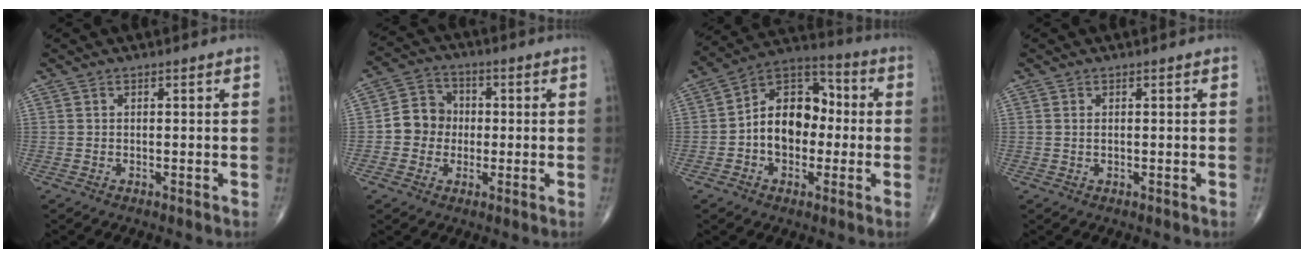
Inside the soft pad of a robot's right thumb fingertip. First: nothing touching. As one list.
[{"total": 7.6, "force": [-0.5, 7.0, 3.1], "torque": [-0.021, 0.021, -0.022]}, {"total": 14.2, "force": [-1.0, 10.0, 10.0], "torque": [-0.127, 0.043, -0.027]}, {"total": 0.6, "force": [0.2, 0.3, 0.5], "torque": [-0.013, 0.003, 0.005]}]